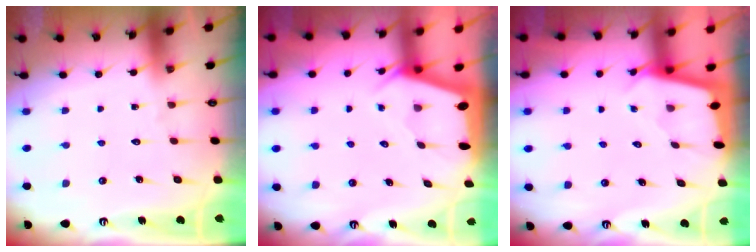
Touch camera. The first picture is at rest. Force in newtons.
{"total": 2.1, "press": 2.0, "slide": 0.3}
{"total": 1.9, "press": 1.9, "slide": 0.2}